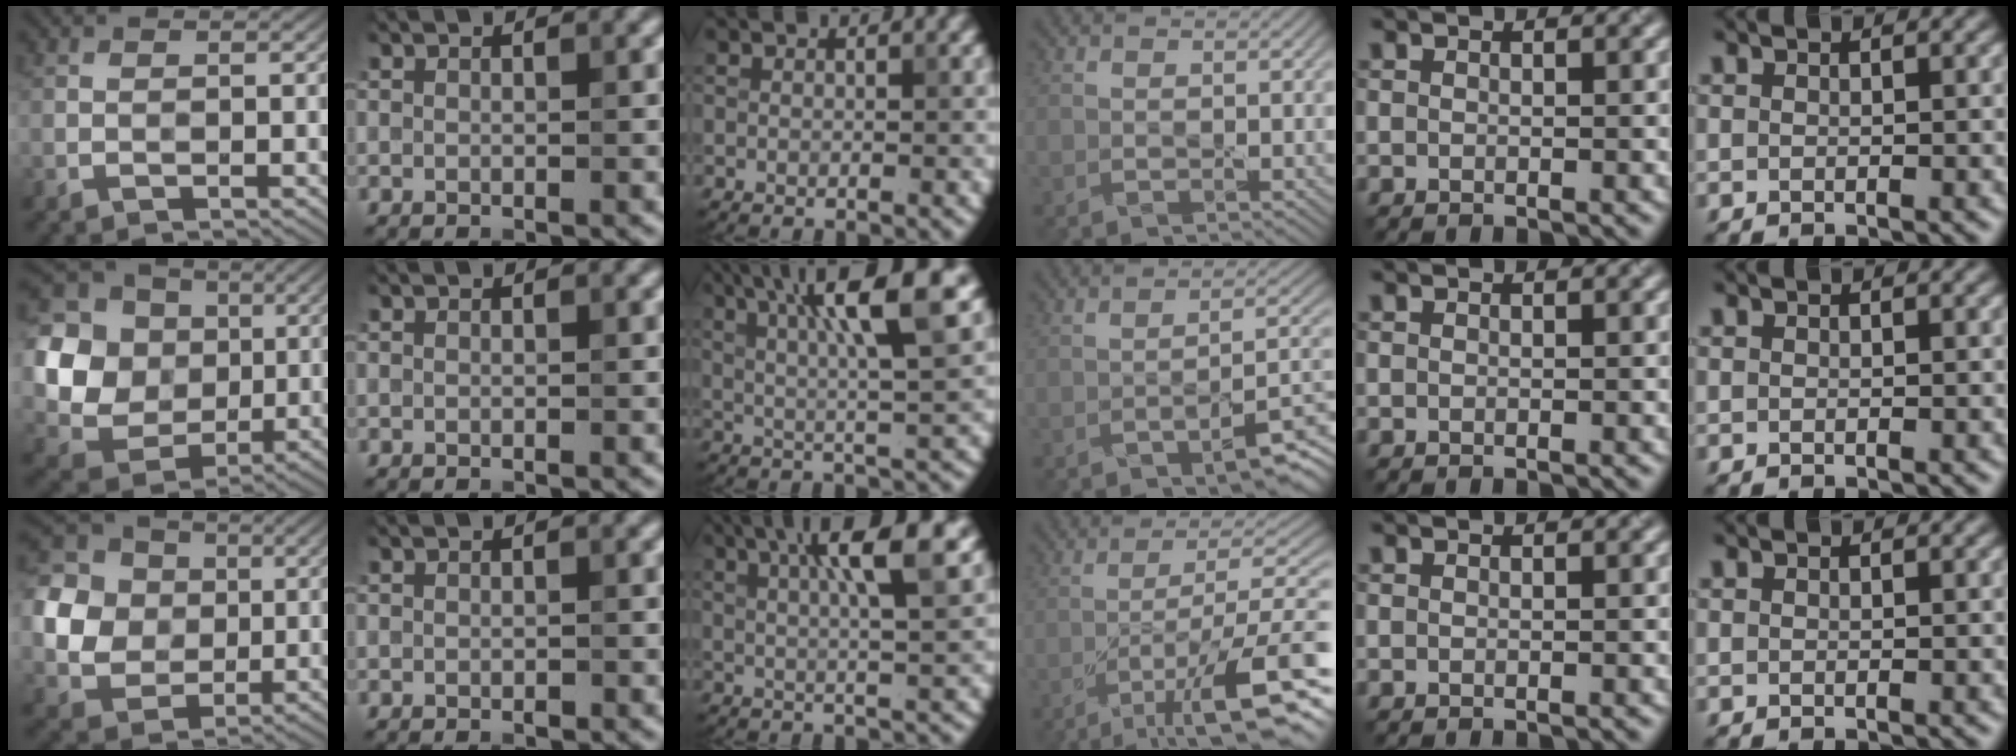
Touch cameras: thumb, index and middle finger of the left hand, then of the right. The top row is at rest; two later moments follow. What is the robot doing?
{"motion": "peel", "object": "lint roller sheet"}